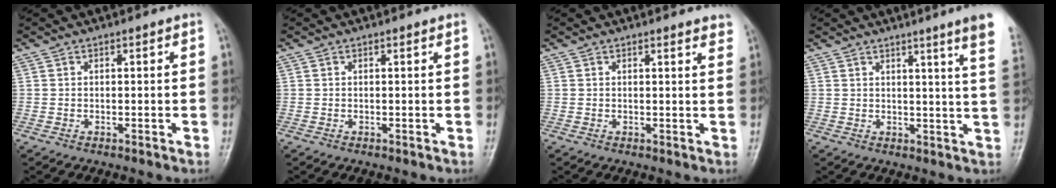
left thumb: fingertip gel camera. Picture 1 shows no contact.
{"total": 0.0}
{"total": 2.6, "force": [2.4, 0.4, 0.8], "torque": [-0.005, -0.013, 0.016]}
{"total": 9.7, "force": [6.4, -0.6, 7.3], "torque": [-0.085, -0.027, 0.061]}